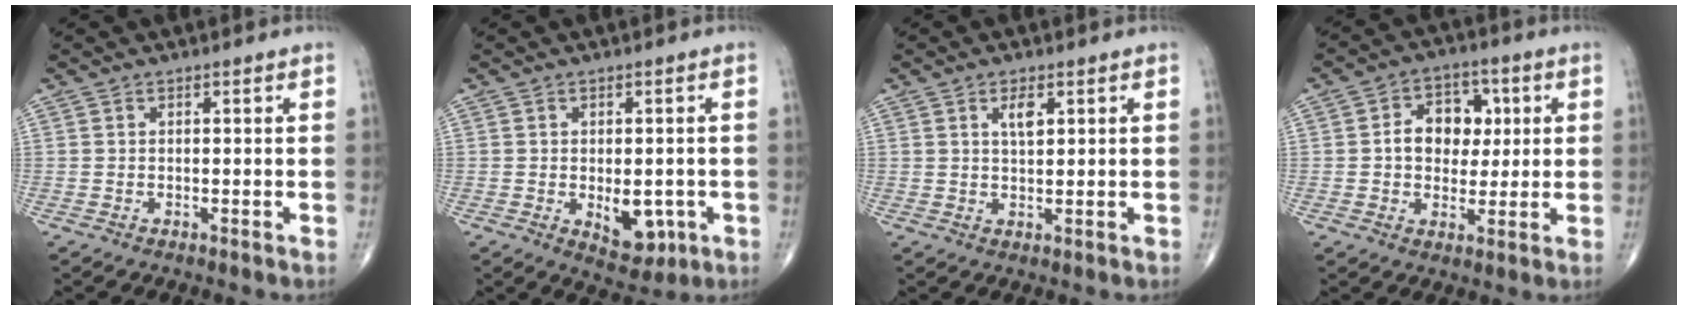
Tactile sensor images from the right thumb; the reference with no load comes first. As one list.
[{"total": 7.1, "force": [-1.7, 4.2, 5.5], "torque": [-0.047, -0.004, -0.011]}, {"total": 3.1, "force": [1.3, 1.2, 2.5], "torque": [-0.040, -0.007, 0.024]}, {"total": 9.8, "force": [1.3, 7.4, 6.2], "torque": [-0.048, 0.011, 0.016]}]